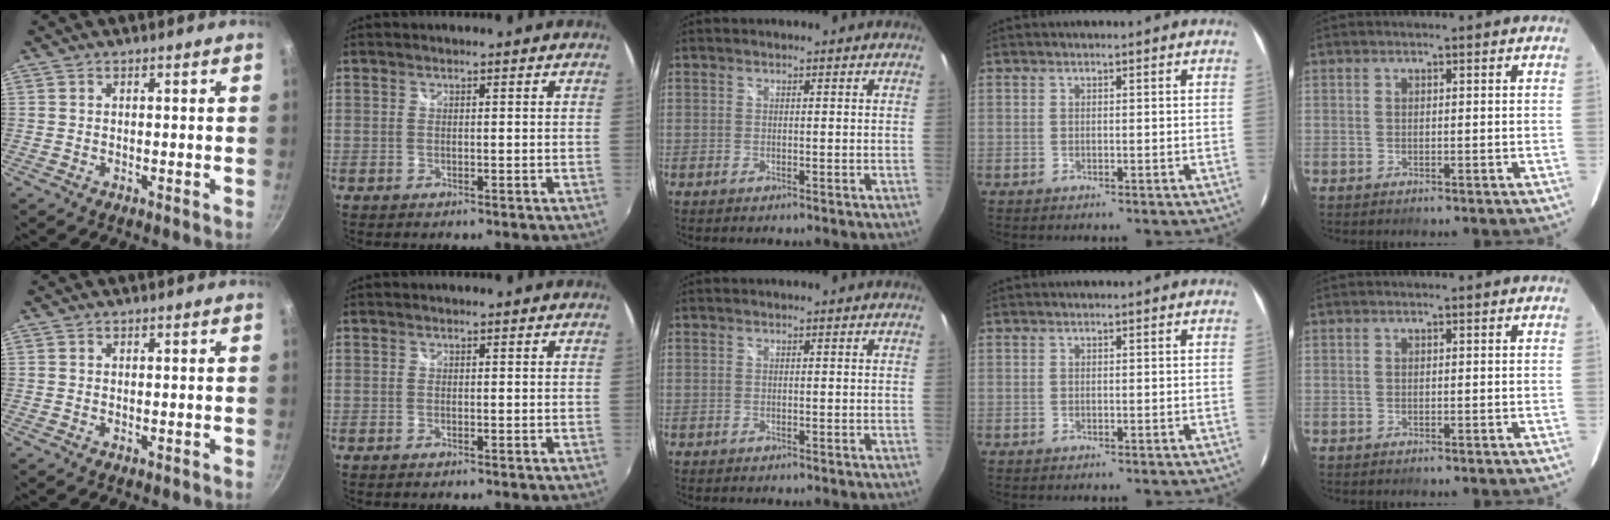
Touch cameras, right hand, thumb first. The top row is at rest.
{}